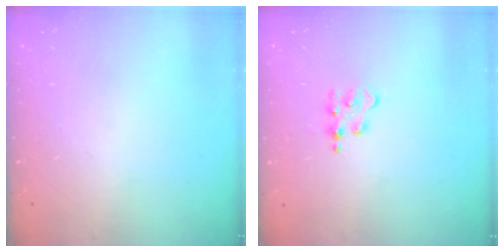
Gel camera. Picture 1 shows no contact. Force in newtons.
{"total": 3.2, "press": 3.2, "slide": 0.4}